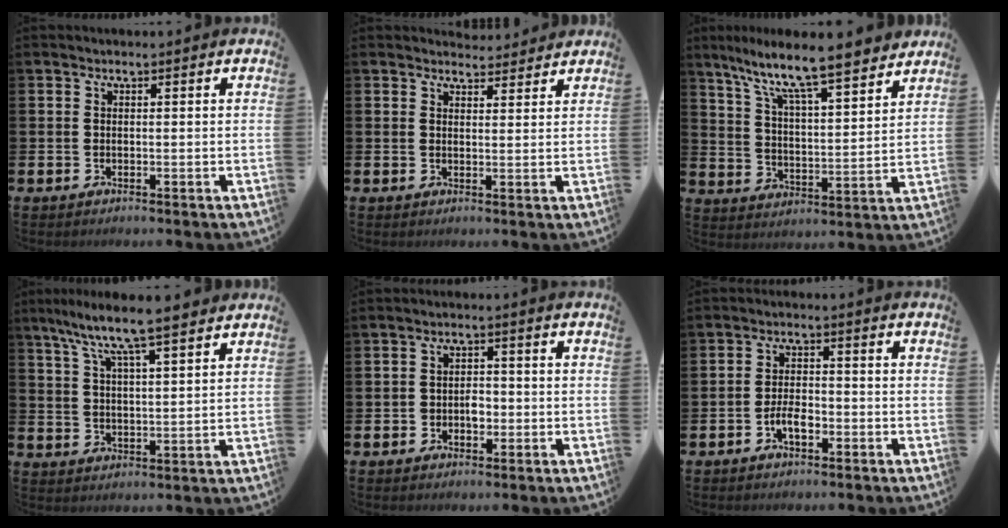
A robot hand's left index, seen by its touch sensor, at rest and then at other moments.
{"total": 3.3, "force": [3.2, 0.8, -0.2], "torque": [0.003, -0.018, 0.059]}
{"total": 9.7, "force": [8.7, 0.6, 4.3], "torque": [-0.110, -0.064, 0.146]}
{"total": 8.9, "force": [7.8, 0.8, 4.1], "torque": [-0.099, -0.035, 0.138]}
{"total": 2.5, "force": [-0.8, 1.9, 1.5], "torque": [-0.012, -0.002, -0.022]}
{"total": 3.1, "force": [-1.4, 1.4, 2.4], "torque": [-0.043, 0.005, -0.027]}